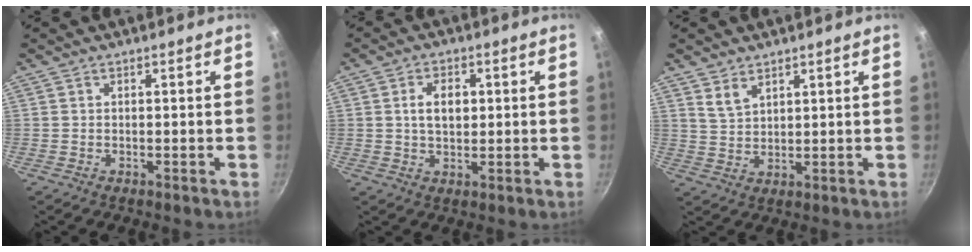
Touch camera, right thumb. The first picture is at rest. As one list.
[{"total": 5.4, "force": [0.8, 3.6, 4.0], "torque": [-0.053, 0.004, 0.014]}, {"total": 4.1, "force": [2.8, 2.2, 2.2], "torque": [-0.038, -0.017, 0.058]}]